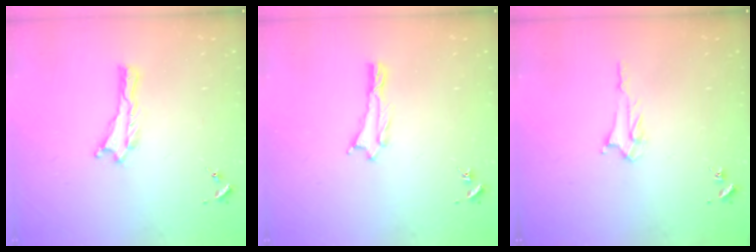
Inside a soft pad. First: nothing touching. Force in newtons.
{"total": 0.7, "press": 0.7, "slide": 0.1}
{"total": 2.6, "press": 2.6, "slide": 0.3}